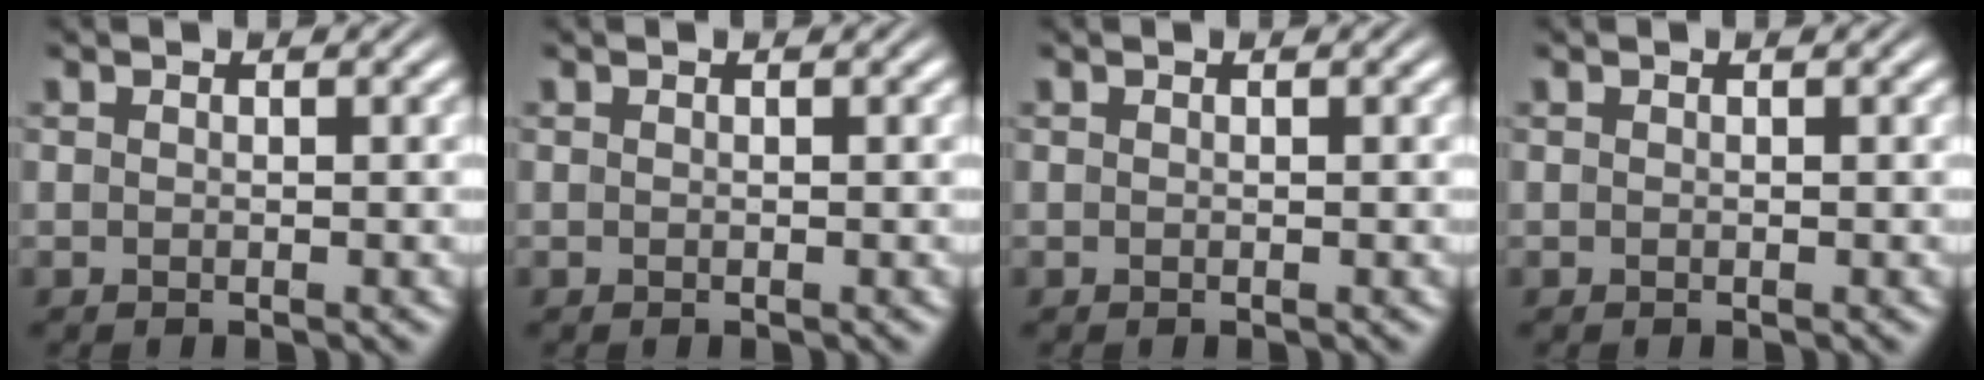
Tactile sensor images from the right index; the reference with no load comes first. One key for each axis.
{"total": 0.0}
{"total": 0.0}
{"total": 0.0}